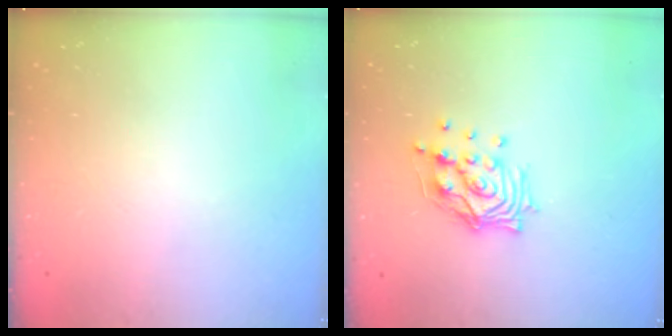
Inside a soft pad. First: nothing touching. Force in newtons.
{"total": 12.0, "press": 12.0, "slide": 0.9}